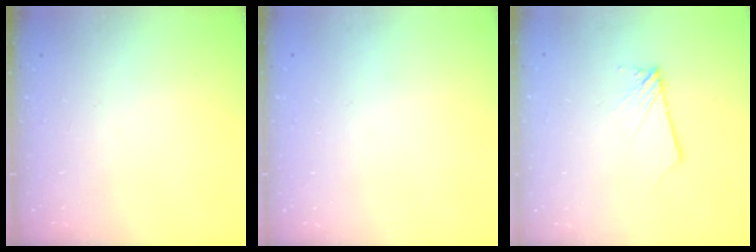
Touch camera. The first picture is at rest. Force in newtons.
{"total": 0.0}
{"total": 2.7, "press": 2.7, "slide": 0.2}